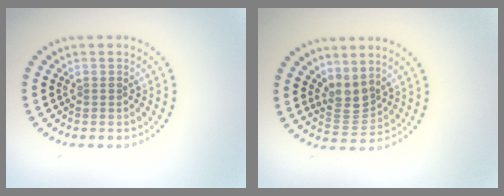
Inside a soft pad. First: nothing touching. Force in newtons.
{"total": 2.7, "press": 2.0, "slide": 1.7}